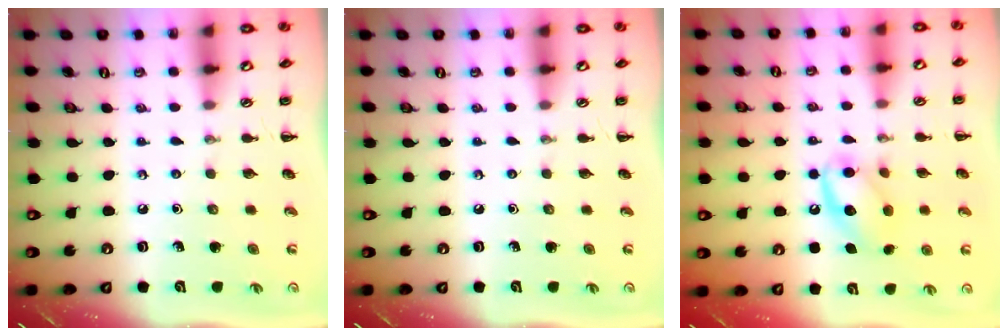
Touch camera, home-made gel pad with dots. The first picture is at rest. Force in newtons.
{"total": 0.0}
{"total": 13.5, "press": 13.5, "slide": 1.4}